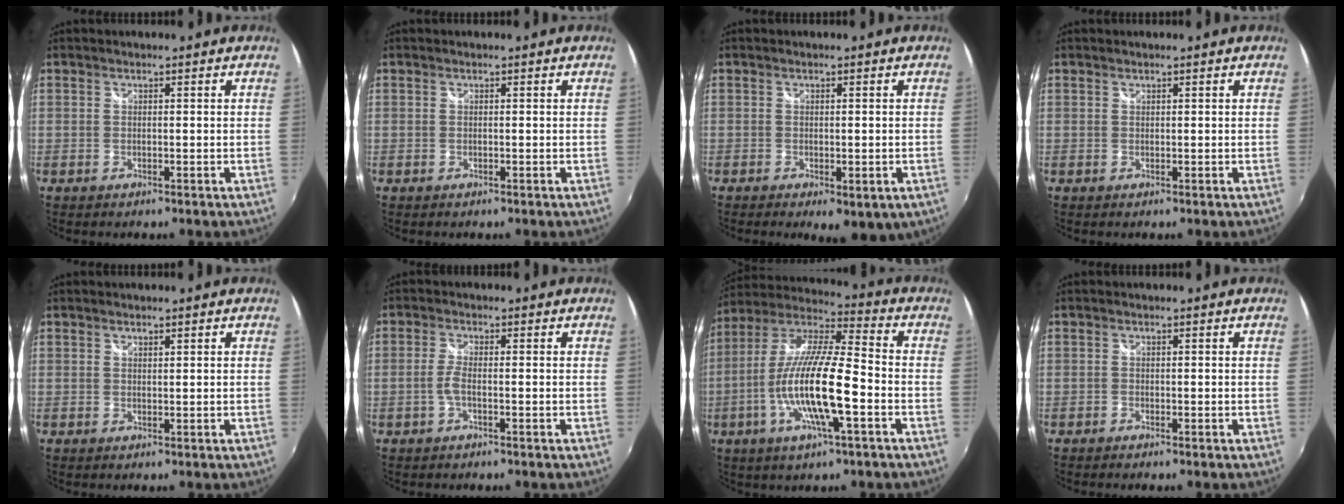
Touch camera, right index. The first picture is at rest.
{"total": 0.0}
{"total": 5.9, "force": [-2.6, 2.5, 4.7], "torque": [-0.074, -0.028, -0.031]}
{"total": 0.0}
{"total": 0.6, "force": [0.6, 0.2, 0.2], "torque": [-0.003, 0.002, 0.011]}
{"total": 2.2, "force": [-0.8, 0.3, 2.0], "torque": [-0.047, 0.001, -0.019]}
{"total": 17.0, "force": [-5.1, 2.9, 15.9], "torque": [-0.305, -0.013, -0.101]}
{"total": 0.8, "force": [-0.7, 0.2, 0.3], "torque": [-0.009, -0.003, -0.015]}